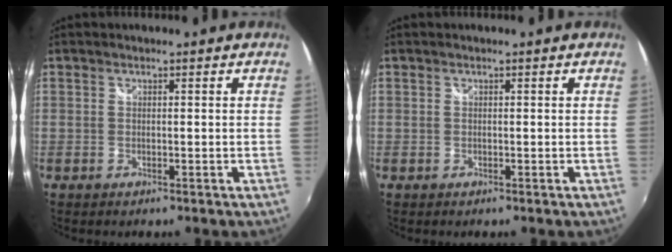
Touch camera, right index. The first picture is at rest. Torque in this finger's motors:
{"motor_torque": [0.34, 0.27, 0.02, 0.00]}